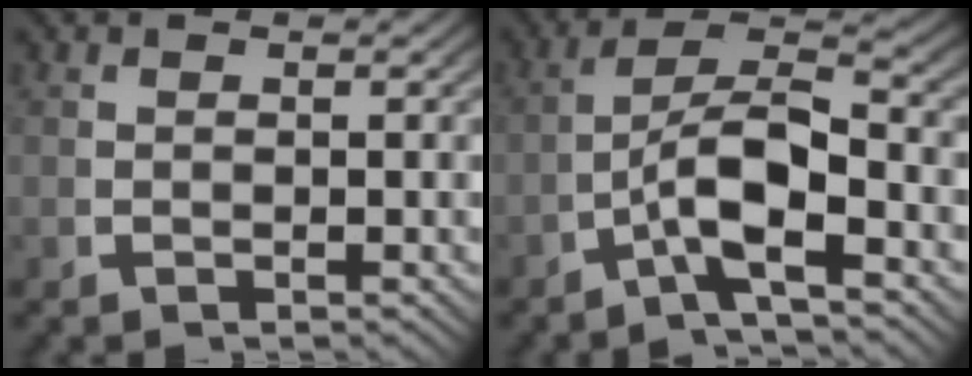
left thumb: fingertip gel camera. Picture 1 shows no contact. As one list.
[{"total": 7.4, "force": [-1.0, 3.8, 6.3], "torque": [-0.123, -0.019, -0.016]}]